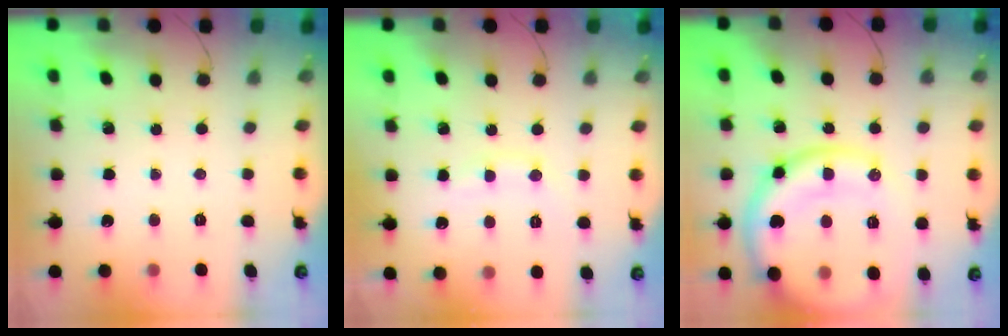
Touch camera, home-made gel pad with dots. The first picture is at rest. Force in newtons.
{"total": 8.4, "press": 8.3, "slide": 1.6}
{"total": 18.3, "press": 18.2, "slide": 2.2}